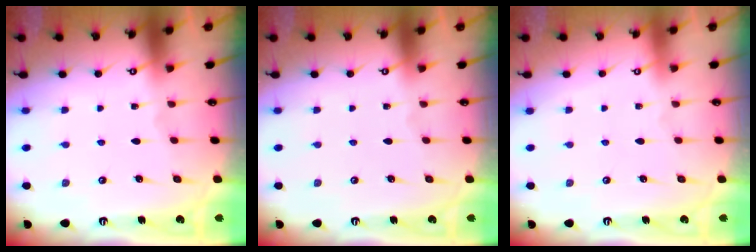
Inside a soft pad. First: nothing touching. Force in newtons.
{"total": 0.0}
{"total": 3.9, "press": 3.9, "slide": 0.1}